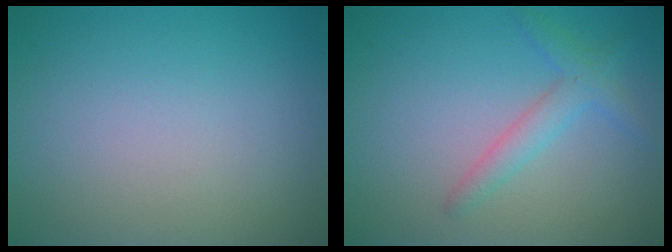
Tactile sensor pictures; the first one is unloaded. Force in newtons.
{"total": 2.4, "press": 2.4, "slide": 0.1}